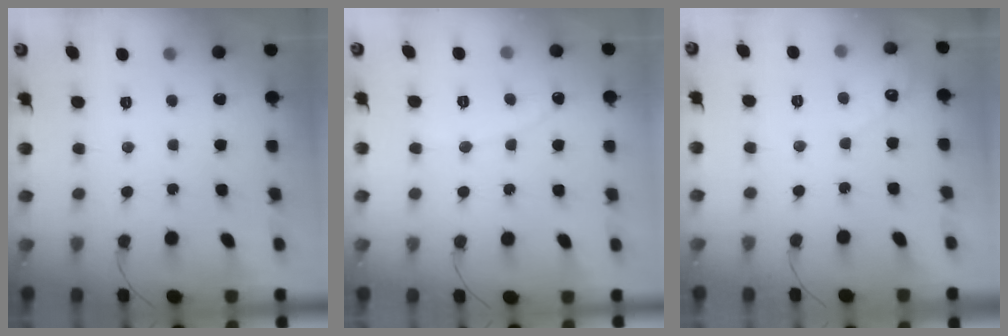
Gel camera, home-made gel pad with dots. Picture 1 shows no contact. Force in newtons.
{"total": 1.9, "press": 1.9, "slide": 0.1}
{"total": 2.7, "press": 2.7, "slide": 0.2}